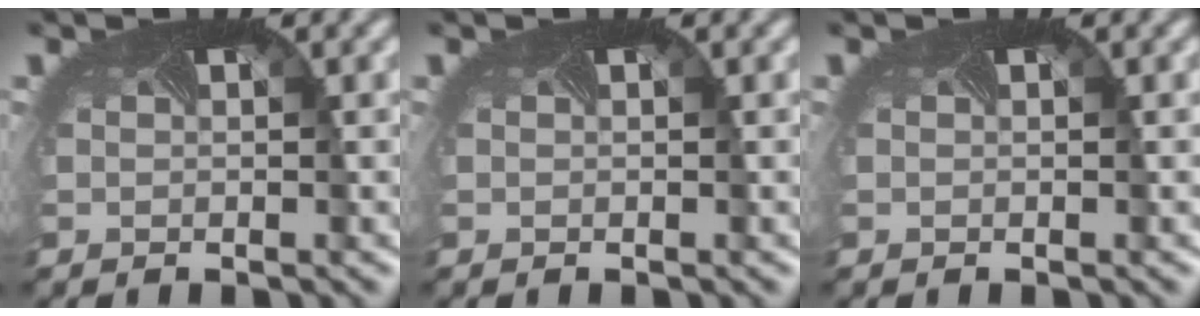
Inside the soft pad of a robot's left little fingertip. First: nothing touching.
{"total": 0.0}
{"total": 0.0}